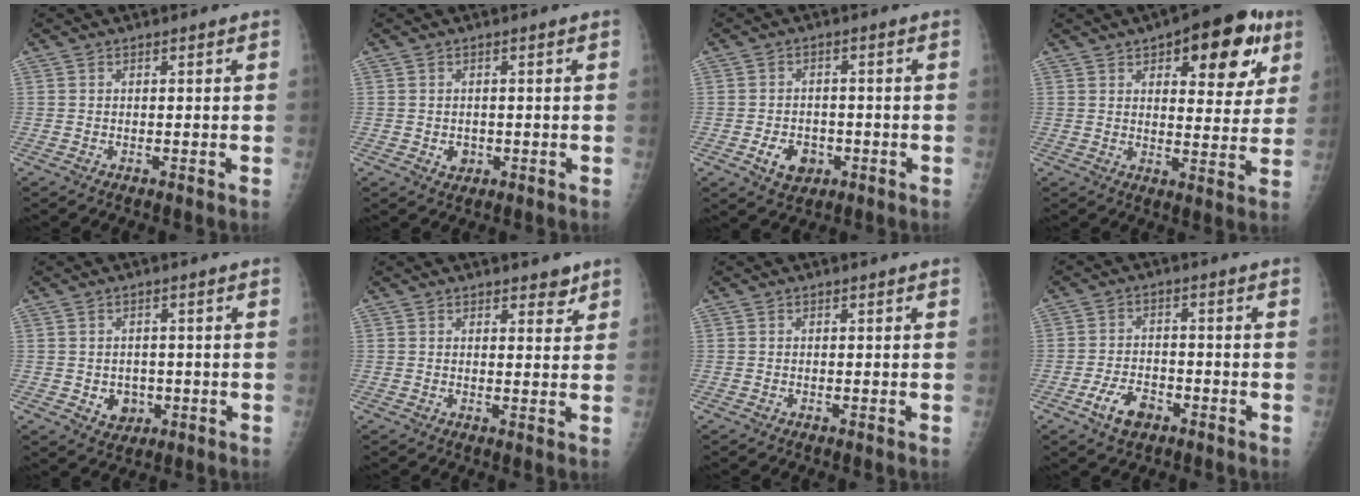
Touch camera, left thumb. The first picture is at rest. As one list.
[{"total": 2.1, "force": [-0.3, 1.9, 1.0], "torque": [-0.007, 0.000, 0.002]}, {"total": 5.6, "force": [-2.0, 4.2, 3.1], "torque": [-0.037, 0.009, -0.027]}, {"total": 16.8, "force": [7.9, 7.4, 12.9], "torque": [-0.117, -0.016, 0.102]}, {"total": 4.2, "force": [-0.7, 3.6, 2.1], "torque": [-0.010, 0.002, 0.000]}, {"total": 3.1, "force": [2.3, 1.4, 1.5], "torque": [-0.002, -0.014, 0.031]}, {"total": 0.0}, {"total": 6.1, "force": [-3.2, 3.6, 3.7], "torque": [-0.062, 0.018, -0.055]}]